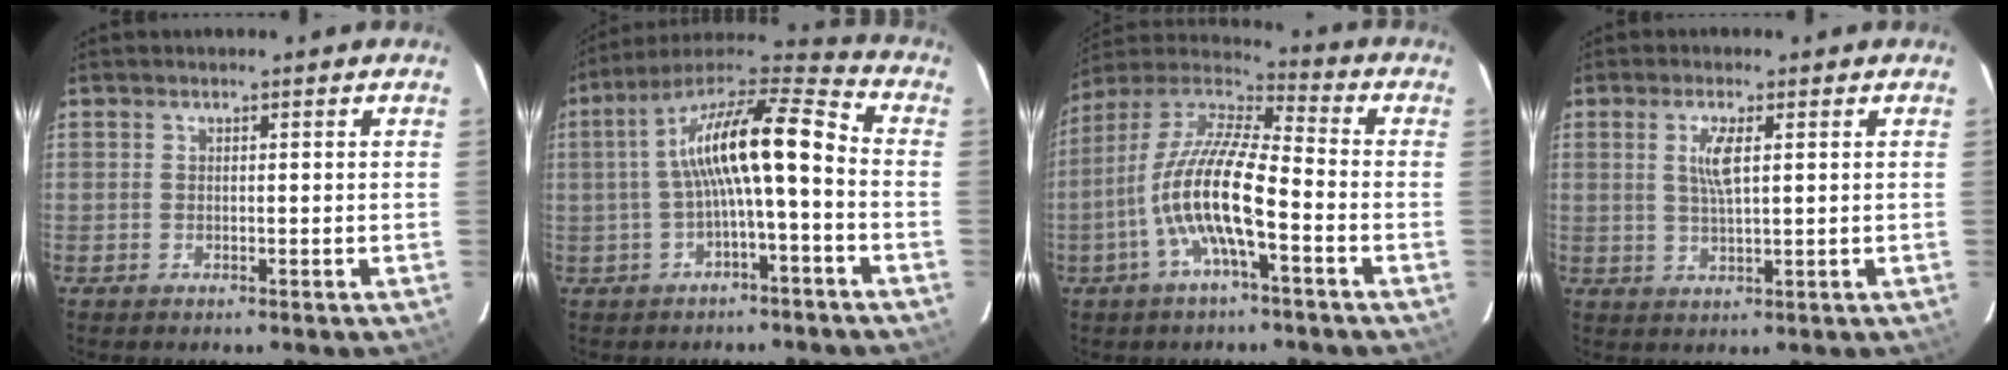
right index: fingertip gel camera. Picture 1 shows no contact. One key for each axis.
{"total": 14.6, "fx": -1.4, "fy": 3.0, "fz": 14.2, "tx": -0.259, "ty": 0.030, "tz": -0.027}
{"total": 14.6, "fx": -4.8, "fy": 3.1, "fz": 13.5, "tx": -0.257, "ty": -0.004, "tz": -0.097}
{"total": 4.3, "fx": 1.2, "fy": 0.9, "fz": 4.0, "tx": -0.078, "ty": -0.001, "tz": 0.024}